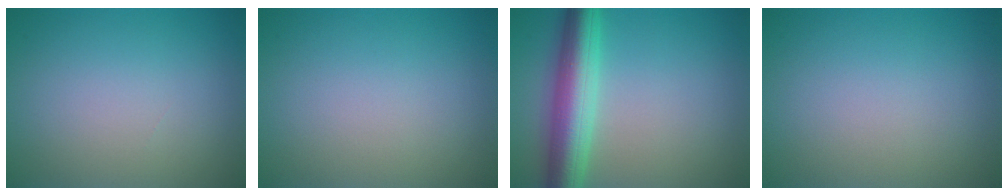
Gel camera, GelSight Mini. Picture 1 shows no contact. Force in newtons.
{"total": 0.0}
{"total": 6.8, "press": 6.8, "slide": 0.1}
{"total": 0.0}